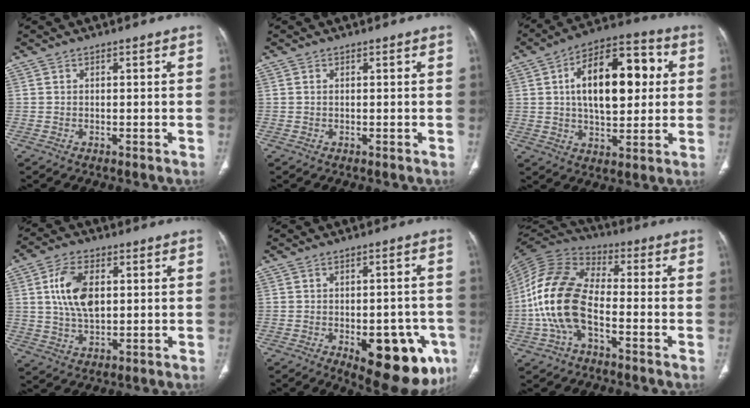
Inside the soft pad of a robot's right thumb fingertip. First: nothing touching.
{"total": 0.0}
{"total": 19.2, "force": [3.5, 9.9, 16.1], "torque": [-0.224, 0.019, 0.051]}
{"total": 10.0, "force": [2.0, 5.6, 8.0], "torque": [-0.150, -0.002, 0.041]}
{"total": 16.9, "force": [-6.6, 7.9, 13.5], "torque": [-0.121, 0.016, -0.067]}
{"total": 15.4, "force": [-3.6, 8.4, 12.4], "torque": [-0.260, 0.033, -0.076]}